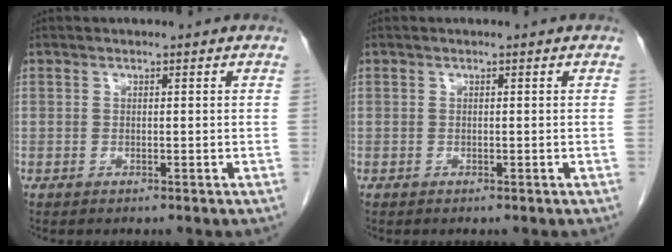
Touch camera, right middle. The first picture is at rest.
{"total": 0.0}